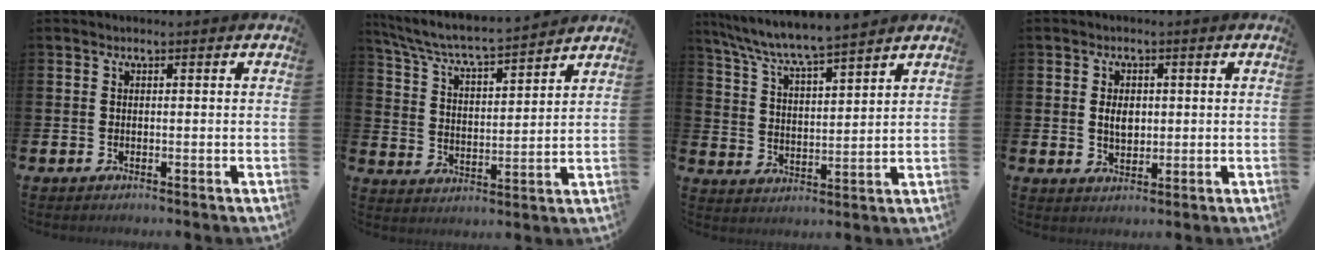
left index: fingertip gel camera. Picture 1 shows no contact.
{"total": 6.2, "force": [5.9, 0.3, 1.9], "torque": [-0.068, -0.048, 0.097]}
{"total": 7.1, "force": [6.8, 0.2, 2.1], "torque": [-0.072, -0.043, 0.119]}
{"total": 3.1, "force": [0.4, 2.1, 2.3], "torque": [-0.031, 0.002, 0.003]}